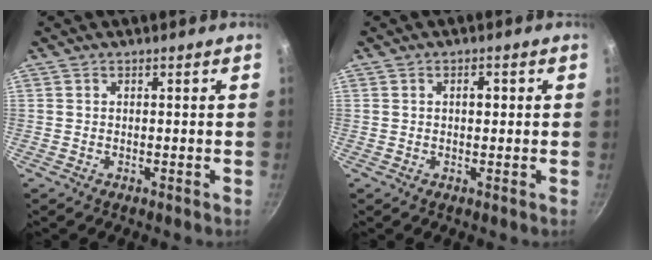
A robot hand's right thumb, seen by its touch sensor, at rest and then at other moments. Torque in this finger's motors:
{"motor_torque": [-0.11, -0.16, -0.12, 0.12, -0.02]}